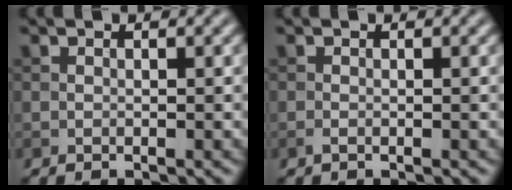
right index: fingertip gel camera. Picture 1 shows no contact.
{"total": 0.5, "force": [-0.2, 0.1, 0.5], "torque": [-0.012, -0.002, -0.005]}